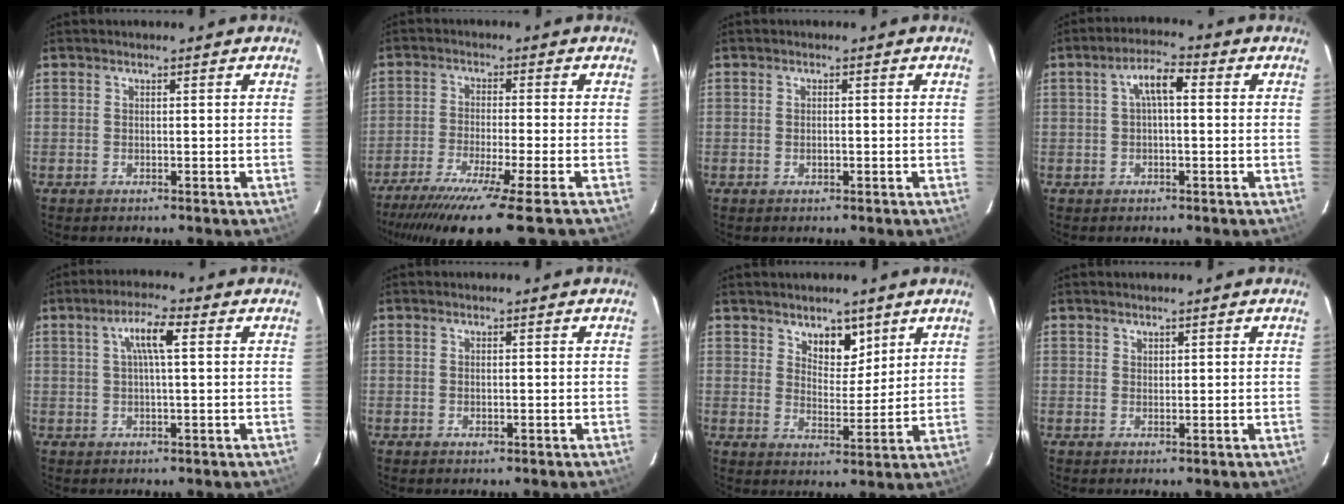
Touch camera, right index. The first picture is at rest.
{"total": 13.7, "force": [-10.8, -0.8, 8.4], "torque": [-0.179, -0.043, -0.182]}
{"total": 0.9, "force": [-0.2, 0.6, 0.5], "torque": [-0.008, 0.000, -0.003]}
{"total": 4.8, "force": [0.6, 1.8, 4.4], "torque": [-0.083, 0.017, 0.013]}
{"total": 5.4, "force": [1.4, 0.7, 5.2], "torque": [-0.099, 0.009, 0.027]}
{"total": 0.9, "force": [-0.1, 0.6, 0.7], "torque": [-0.012, 0.001, -0.001]}
{"total": 6.0, "force": [4.0, 3.5, 2.8], "torque": [-0.030, -0.010, 0.066]}
{"total": 0.8, "force": [0.6, 0.6, 0.0], "torque": [0.000, 0.002, 0.011]}